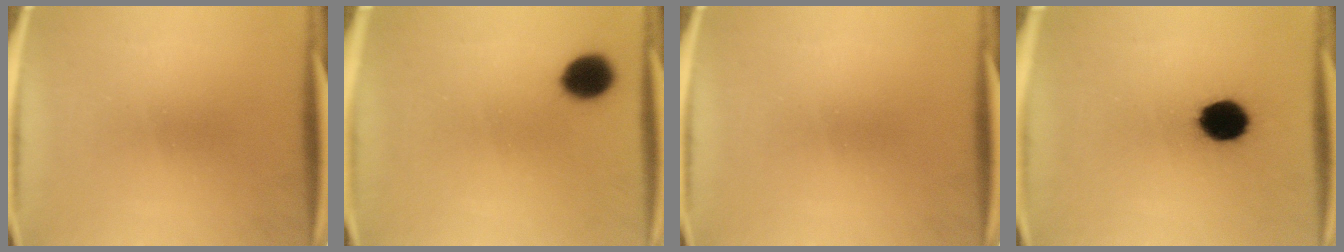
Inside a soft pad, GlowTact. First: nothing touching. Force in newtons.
{"total": 7.2}
{"total": 0.0}
{"total": 10.5}